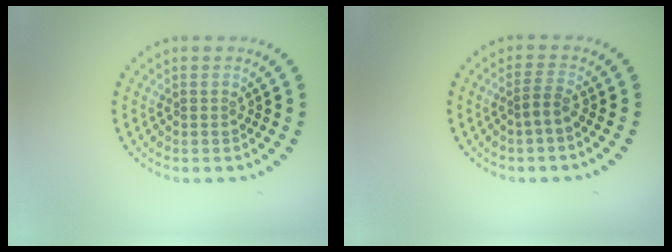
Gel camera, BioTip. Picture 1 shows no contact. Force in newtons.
{"total": 1.4, "press": 1.1, "slide": 0.9}